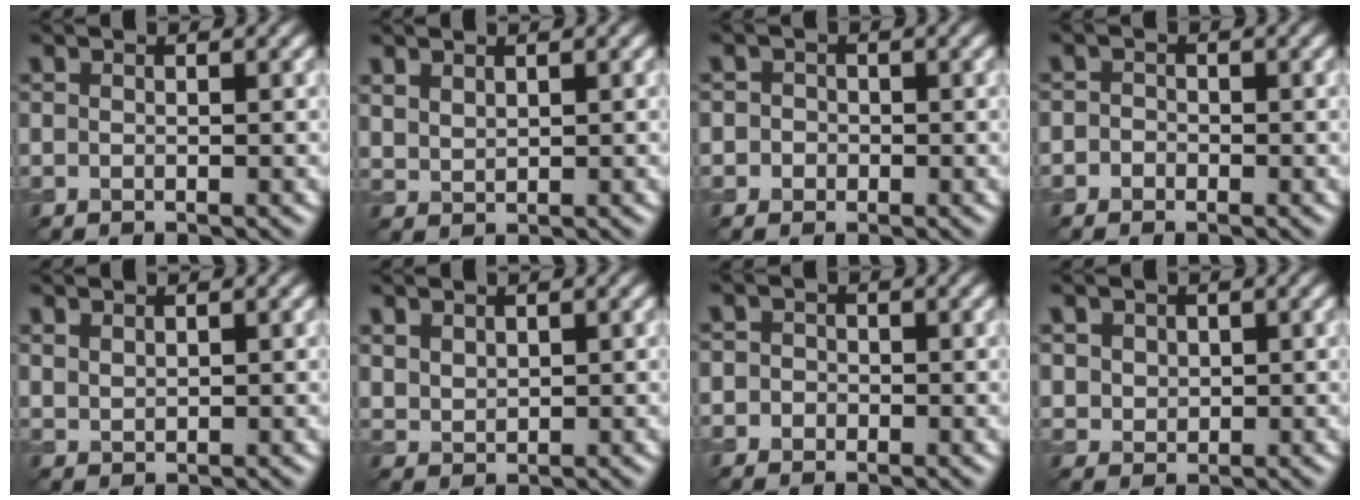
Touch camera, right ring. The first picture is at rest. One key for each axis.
{"total": 1.2, "fx": 1.1, "fy": 0.4, "fz": 0.3, "tx": -0.009, "ty": 0.004, "tz": 0.028}
{"total": 1.5, "fx": 0.0, "fy": 1.5, "fz": 0.3, "tx": 0.017, "ty": 0.012, "tz": -0.017}
{"total": 0.9, "fx": -0.6, "fy": 0.7, "fz": 0.1, "tx": 0.007, "ty": 0.006, "tz": -0.017}
{"total": 0.9, "fx": 0.9, "fy": 0.3, "fz": 0.1, "tx": -0.007, "ty": 0.004, "tz": 0.022}
{"total": 1.4, "fx": 1.2, "fy": 0.8, "fz": 0.3, "tx": -0.009, "ty": 0.004, "tz": 0.029}
{"total": 1.1, "fx": -0.3, "fy": 1.1, "fz": 0.2, "tx": 0.012, "ty": 0.008, "tz": -0.016}
{"total": 2.2, "fx": 1.2, "fy": 1.7, "fz": 0.6, "tx": -0.026, "ty": 0.008, "tz": 0.034}